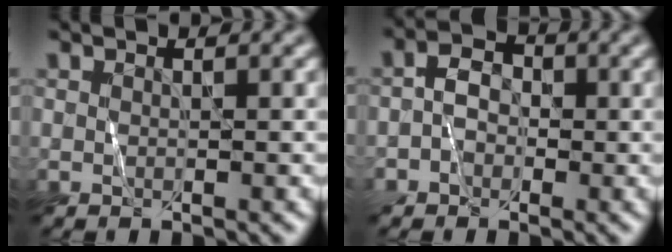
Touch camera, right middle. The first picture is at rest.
{"total": 2.0, "force": [-0.8, 1.6, 0.8], "torque": [-0.011, 0.014, -0.020]}